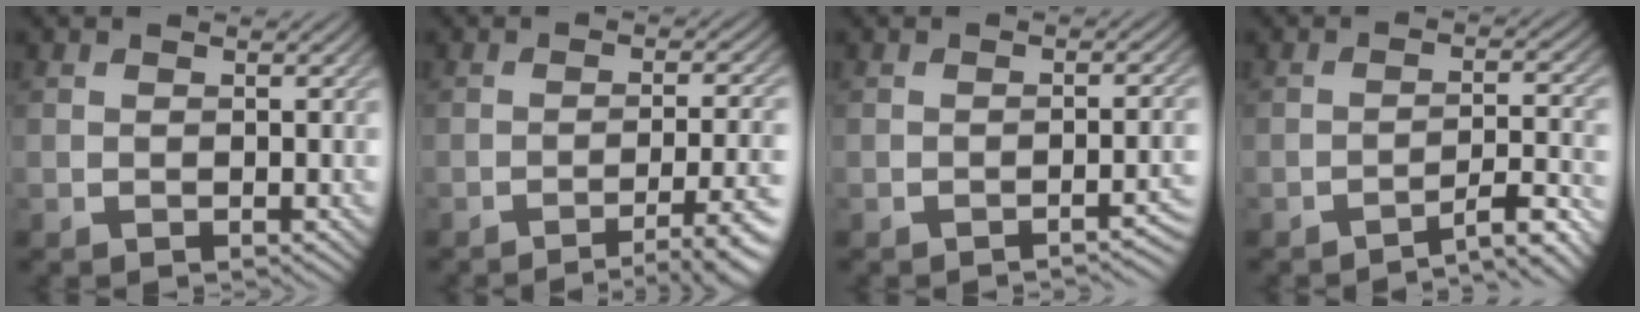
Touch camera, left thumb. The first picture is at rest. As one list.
[{"total": 7.9, "force": [-4.6, 1.8, 6.2], "torque": [-0.087, 0.007, -0.060]}, {"total": 2.9, "force": [-1.8, 0.5, 2.2], "torque": [-0.022, 0.010, -0.032]}, {"total": 5.3, "force": [-4.1, 0.7, 3.3], "torque": [-0.040, 0.018, -0.069]}]